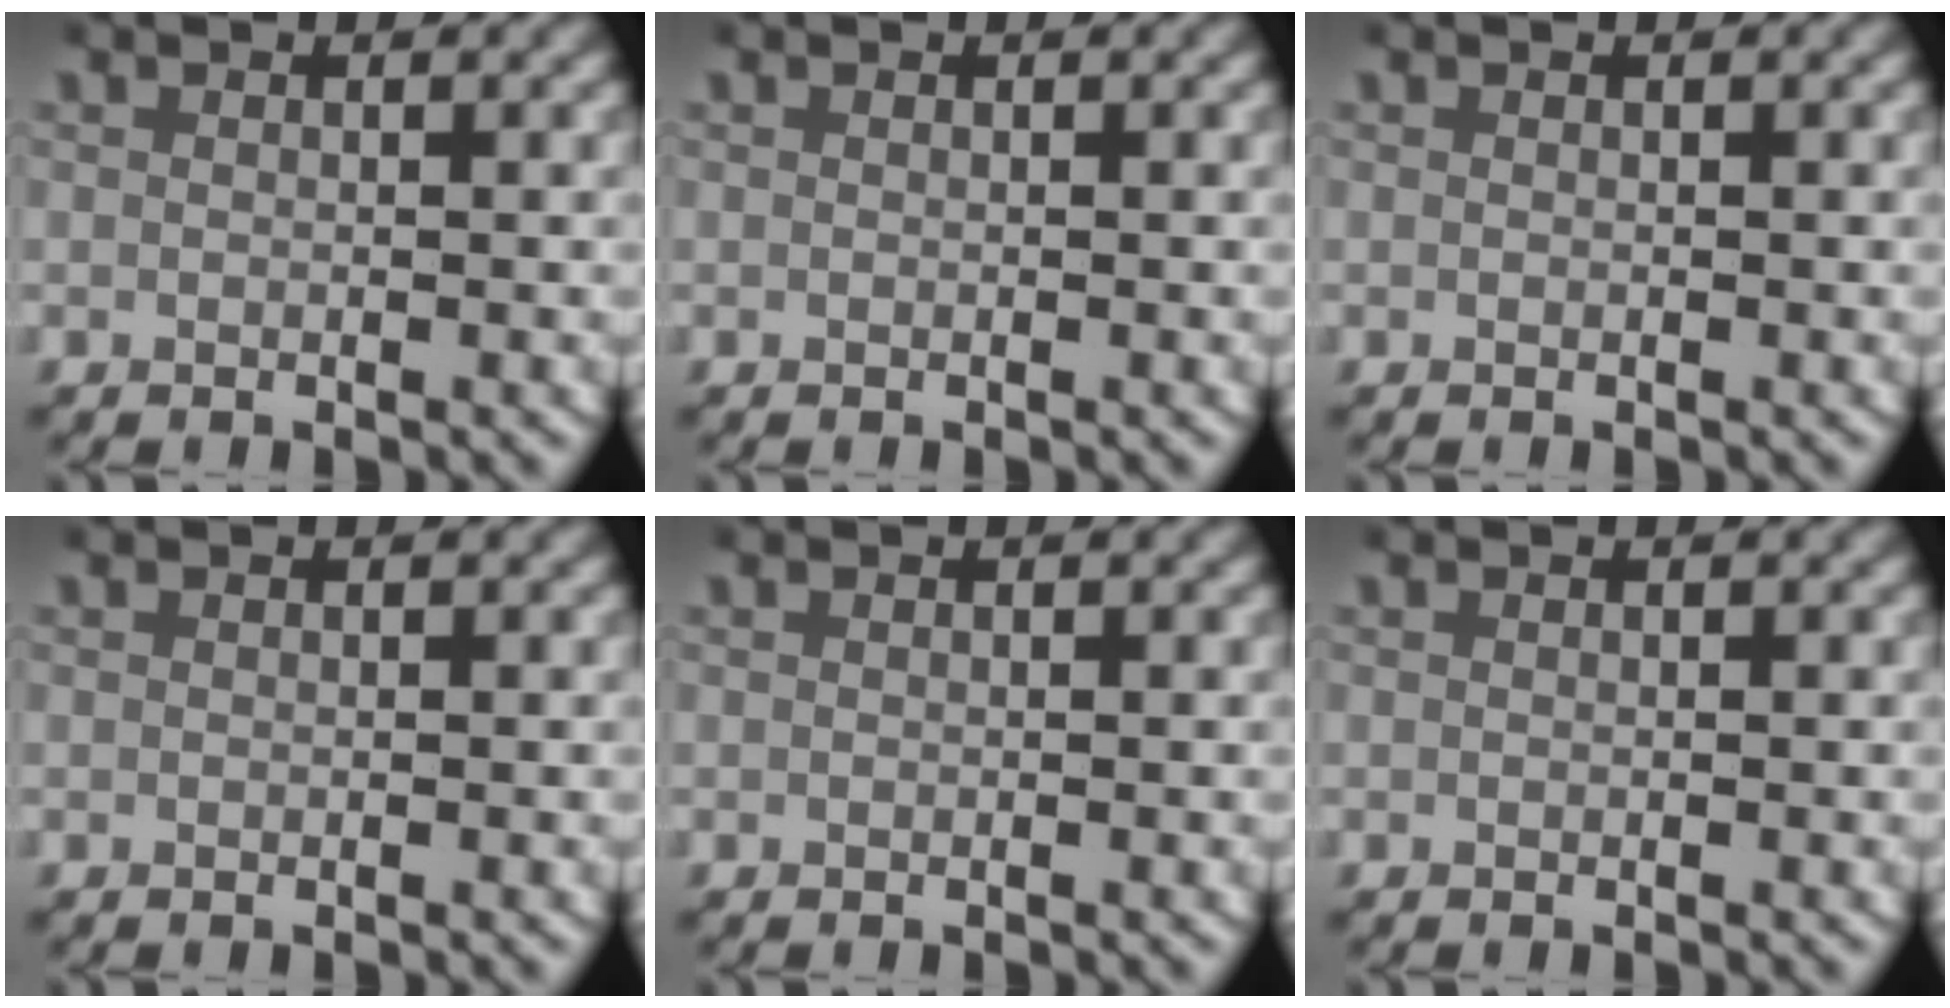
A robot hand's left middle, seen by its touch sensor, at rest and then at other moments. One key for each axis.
{"total": 0.0}
{"total": 0.0}
{"total": 0.0}
{"total": 0.0}
{"total": 0.0}